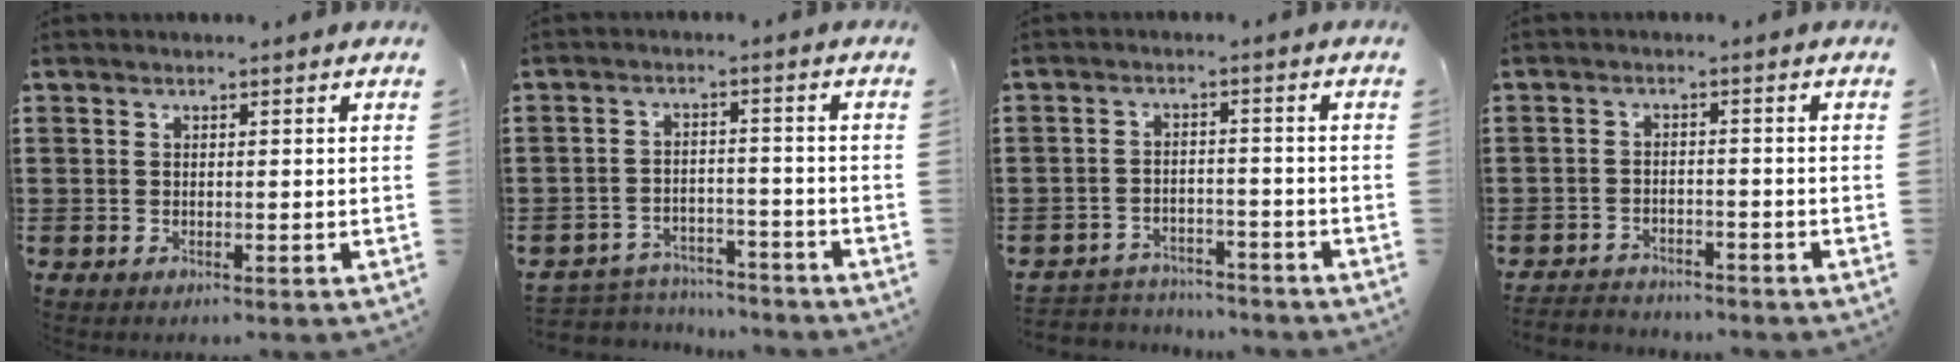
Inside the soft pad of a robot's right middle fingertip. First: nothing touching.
{"total": 4.2, "force": [-4.1, 0.7, 0.0], "torque": [-0.013, 0.001, -0.090]}
{"total": 3.6, "force": [-3.6, 0.7, -0.1], "torque": [-0.006, 0.001, -0.077]}
{"total": 2.7, "force": [-2.7, 0.5, -0.2], "torque": [-0.007, -0.003, -0.059]}